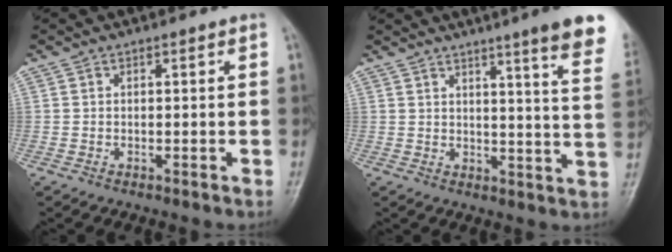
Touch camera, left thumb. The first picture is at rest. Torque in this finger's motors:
{"motor_torque": [3.05, 1.96, 1.50, -1.27, 0.12]}